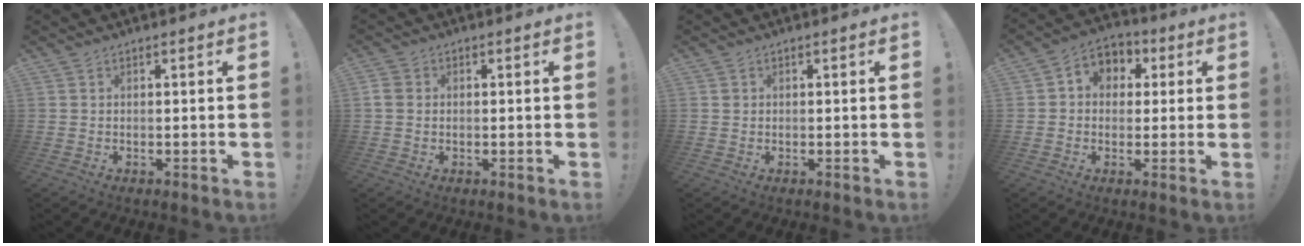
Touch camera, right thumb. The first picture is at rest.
{"total": 3.1, "force": [0.0, 2.8, 1.4], "torque": [-0.022, 0.009, 0.003]}
{"total": 0.8, "force": [0.3, 0.8, -0.1], "torque": [0.001, 0.002, 0.006]}
{"total": 6.6, "force": [0.4, 6.1, 2.6], "torque": [-0.037, 0.006, 0.014]}